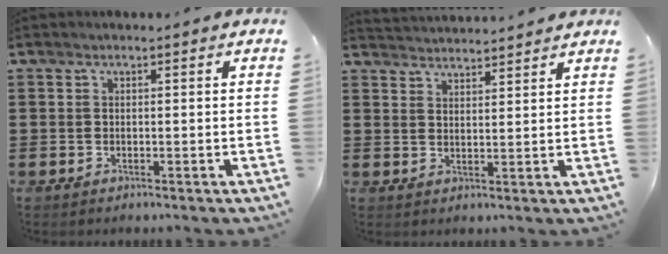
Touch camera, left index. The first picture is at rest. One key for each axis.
{"total": 2.7, "fx": 2.6, "fy": -0.2, "fz": -0.6, "tx": 0.002, "ty": -0.010, "tz": 0.050}